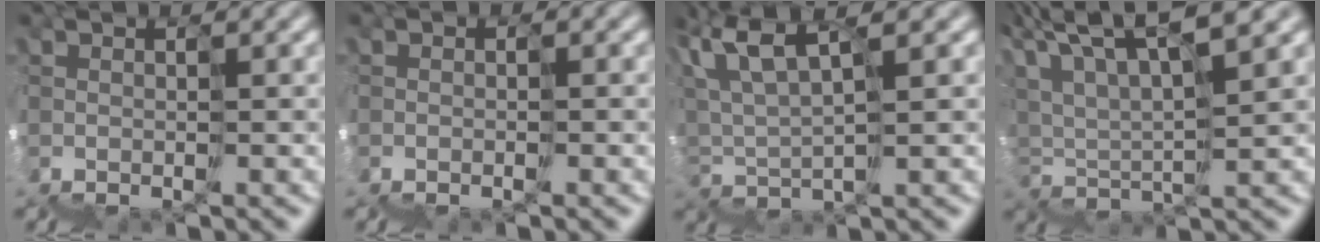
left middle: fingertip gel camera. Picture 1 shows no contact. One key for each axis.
{"total": 1.4, "fx": -1.0, "fy": 0.8, "fz": 0.5, "tx": -0.021, "ty": -0.008, "tz": -0.007}
{"total": 3.5, "fx": 3.5, "fy": -0.5, "fz": 0.0, "tx": -0.049, "ty": 0.033, "tz": 0.057}
{"total": 4.7, "fx": 4.6, "fy": -0.9, "fz": 0.0, "tx": -0.026, "ty": 0.044, "tz": 0.069}